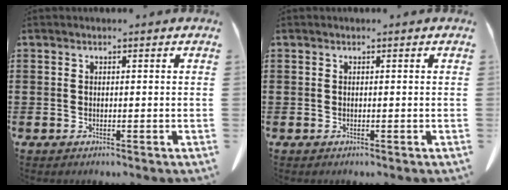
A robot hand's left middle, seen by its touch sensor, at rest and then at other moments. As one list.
[{"total": 0.0}]